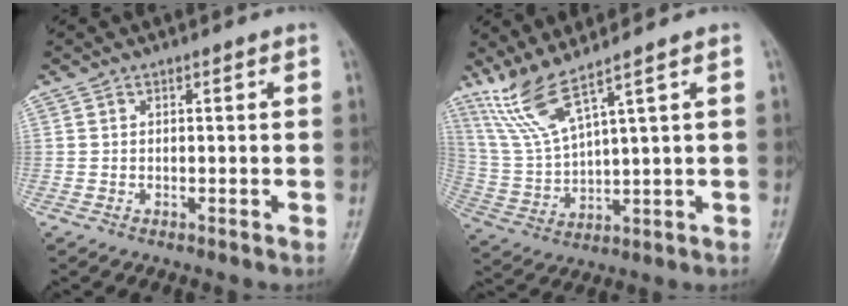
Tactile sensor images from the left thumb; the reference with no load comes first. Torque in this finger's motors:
{"motor_torque": [0.11, 0.13, 1.16, -0.81, 0.08]}